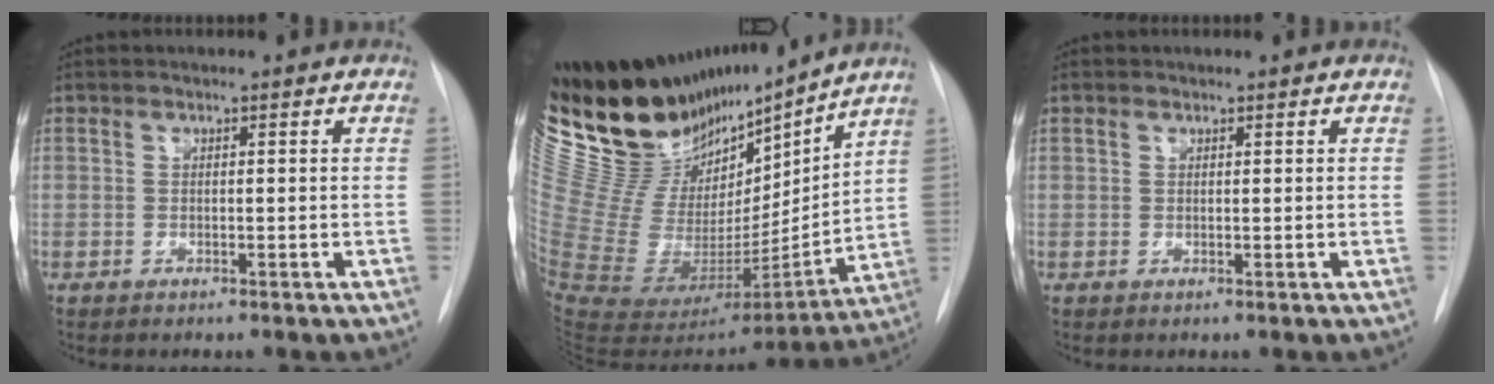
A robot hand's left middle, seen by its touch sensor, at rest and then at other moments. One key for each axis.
{"total": 29.0, "fx": 24.5, "fy": 8.6, "fz": 13.0, "tx": -0.226, "ty": -0.032, "tz": 0.418}
{"total": 0.6, "fx": 0.3, "fy": 0.0, "fz": -0.5, "tx": 0.015, "ty": -0.001, "tz": 0.004}